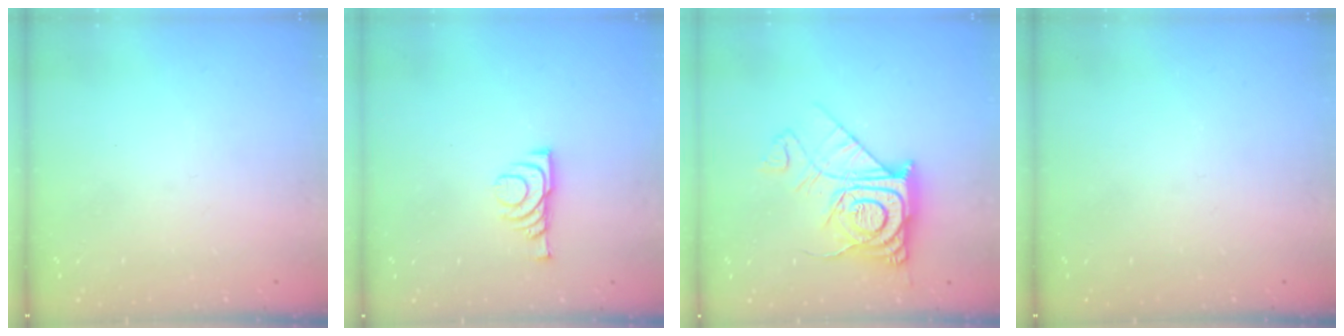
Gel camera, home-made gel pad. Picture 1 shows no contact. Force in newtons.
{"total": 7.2, "press": 7.1, "slide": 1.1}
{"total": 15.1, "press": 15.0, "slide": 1.4}
{"total": 0.0}